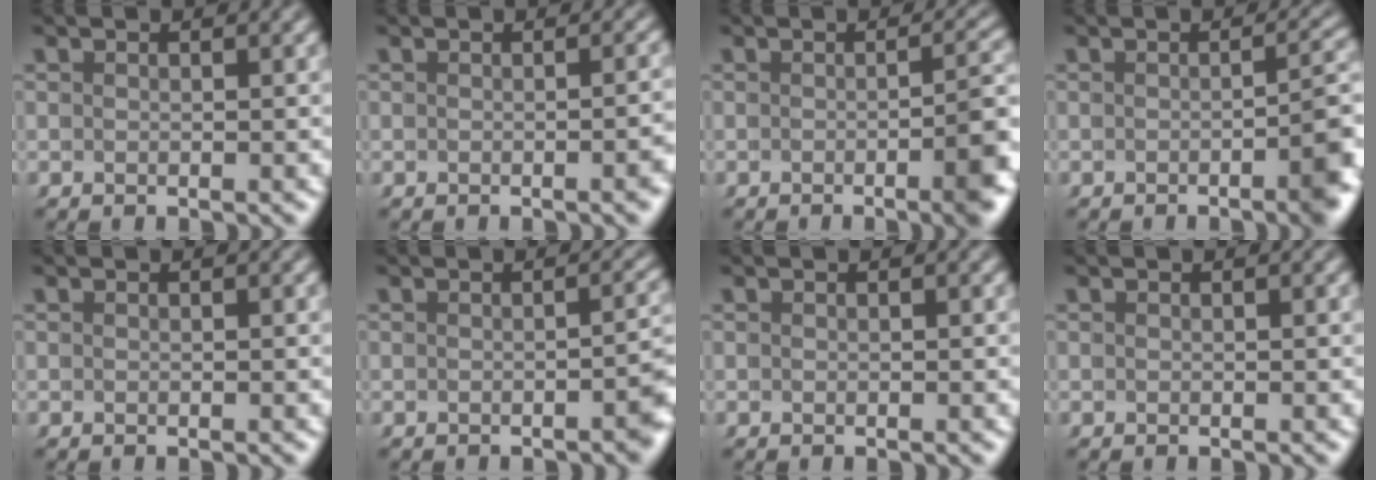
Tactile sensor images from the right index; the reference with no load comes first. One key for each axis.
{"total": 1.2, "fx": -0.7, "fy": -0.2, "fz": 1.0, "tx": -0.002, "ty": 0.007, "tz": -0.013}
{"total": 4.0, "fx": -1.6, "fy": 0.1, "fz": 3.6, "tx": -0.026, "ty": 0.004, "tz": -0.028}
{"total": 3.7, "fx": -1.7, "fy": 0.3, "fz": 3.2, "tx": -0.022, "ty": 0.003, "tz": -0.028}
{"total": 0.0}
{"total": 2.2, "fx": -1.1, "fy": 0.5, "fz": 1.8, "tx": -0.002, "ty": 0.003, "tz": -0.019}
{"total": 0.0}
{"total": 0.0}